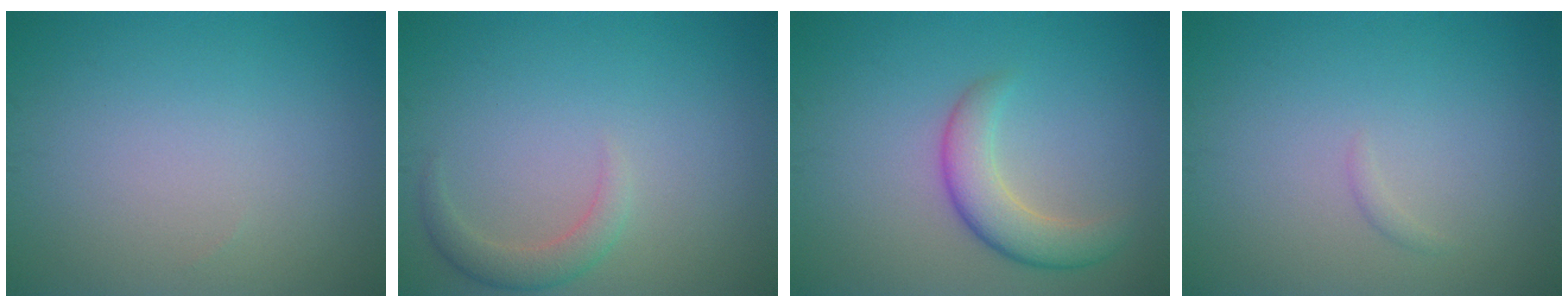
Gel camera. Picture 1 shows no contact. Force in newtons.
{"total": 2.1, "press": 2.1, "slide": 0.2}
{"total": 3.8, "press": 3.8, "slide": 0.2}
{"total": 0.5, "press": 0.5, "slide": 0.1}